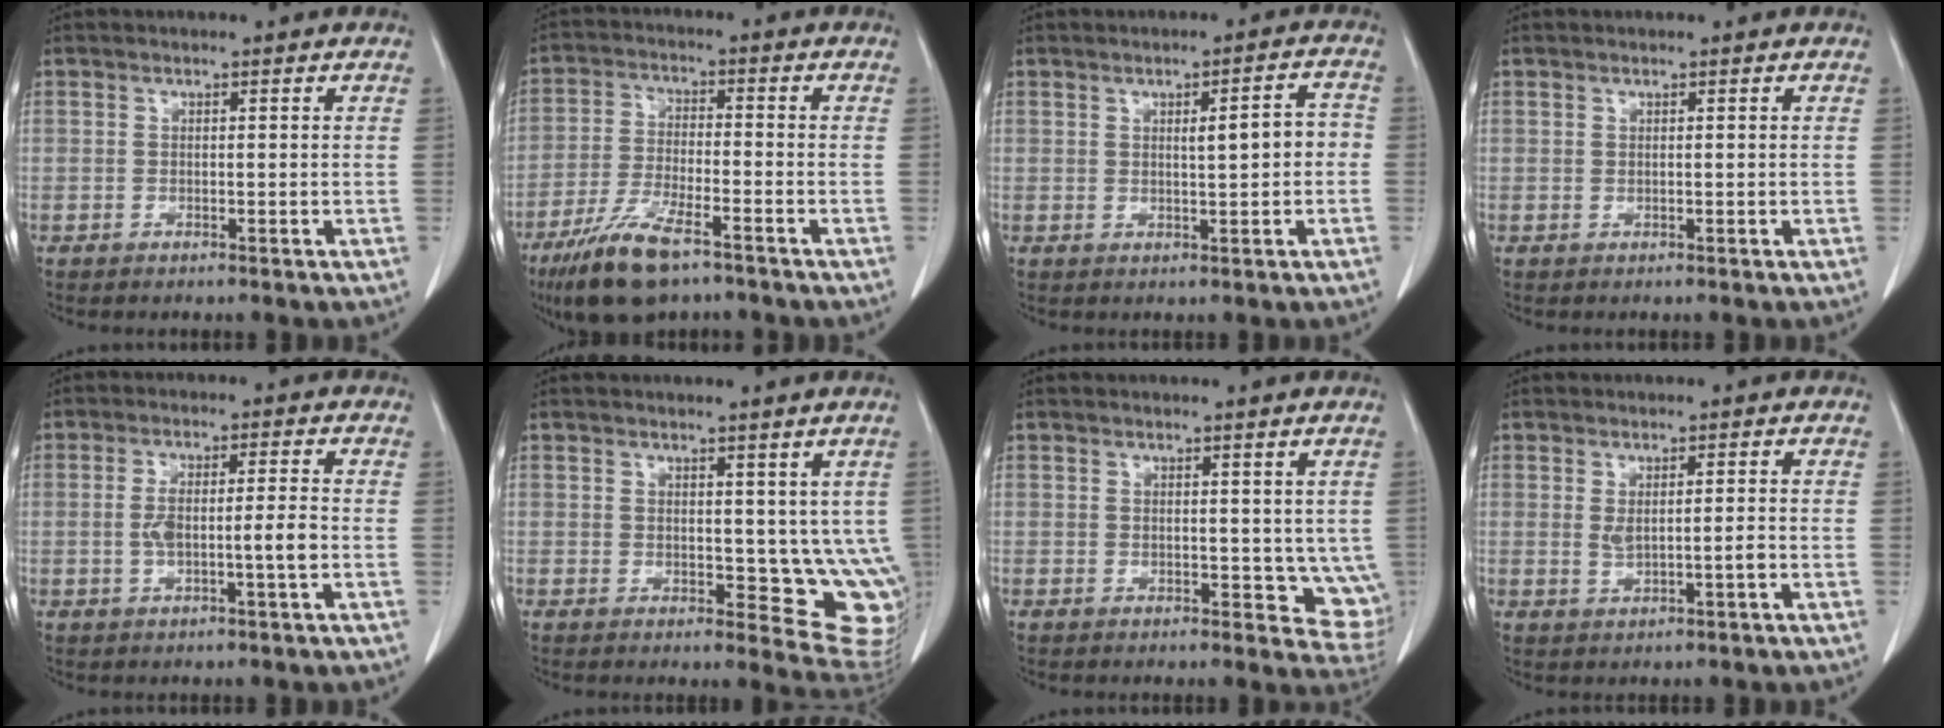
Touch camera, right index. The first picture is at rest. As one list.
[{"total": 11.2, "force": [-7.6, 2.8, 7.8], "torque": [-0.157, -0.023, -0.134]}, {"total": 4.4, "force": [-0.1, 1.0, 4.3], "torque": [-0.064, 0.014, 0.001]}, {"total": 0.0}, {"total": 5.8, "force": [-1.1, 0.6, 5.7], "torque": [-0.115, 0.010, -0.016]}, {"total": 8.9, "force": [1.9, 4.8, 7.2], "torque": [-0.058, -0.017, 0.030]}, {"total": 5.6, "force": [0.8, 3.5, 4.3], "torque": [-0.025, -0.010, 0.014]}, {"total": 2.6, "force": [-0.2, 0.6, 2.6], "torque": [-0.048, -0.002, 0.004]}]